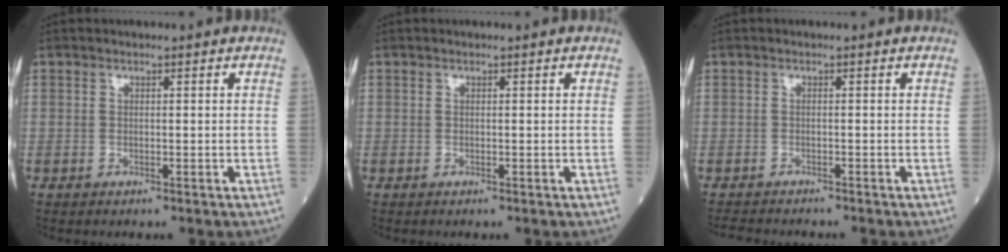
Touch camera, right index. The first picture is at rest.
{"total": 0.0}
{"total": 3.4, "force": [-3.2, 0.8, 0.6], "torque": [-0.011, -0.011, -0.054]}